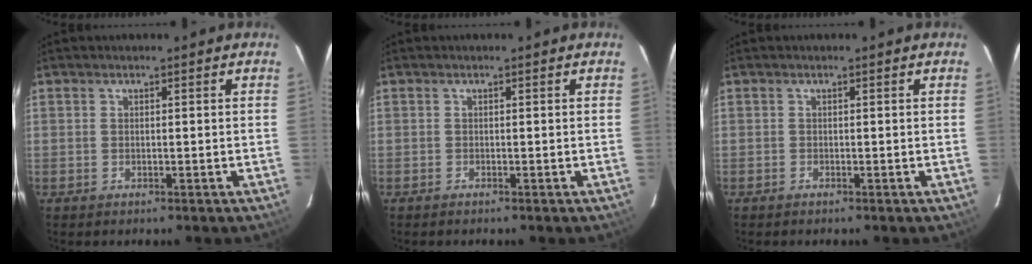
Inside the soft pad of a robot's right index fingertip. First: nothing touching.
{"total": 0.0}
{"total": 0.0}